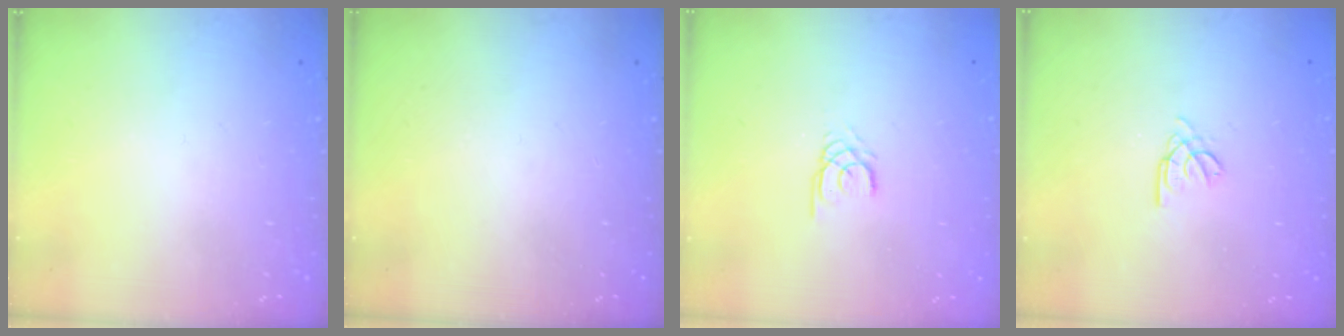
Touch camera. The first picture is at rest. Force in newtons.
{"total": 0.0}
{"total": 2.4, "press": 2.4, "slide": 0.1}
{"total": 2.2, "press": 2.1, "slide": 0.6}